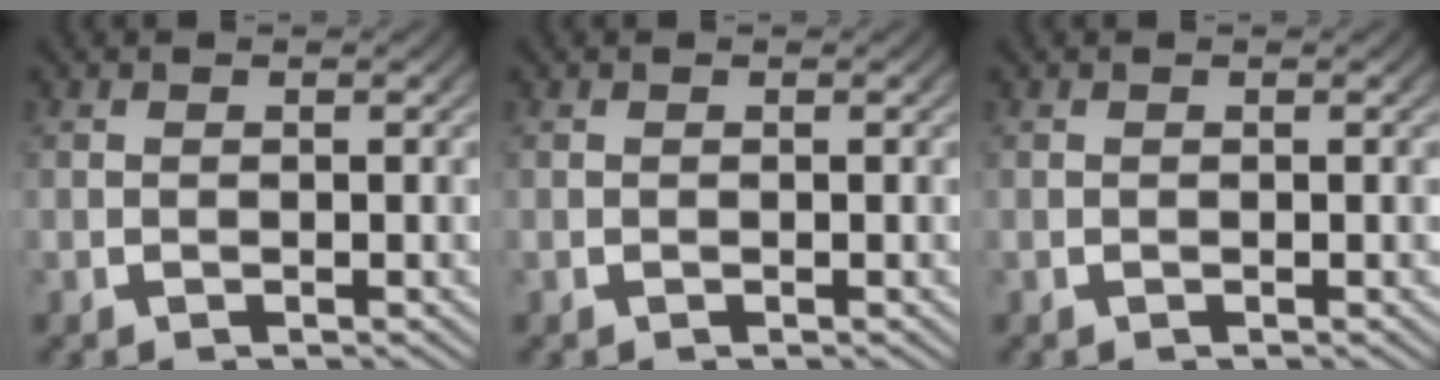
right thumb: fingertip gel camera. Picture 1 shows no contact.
{"total": 0.0}
{"total": 0.0}